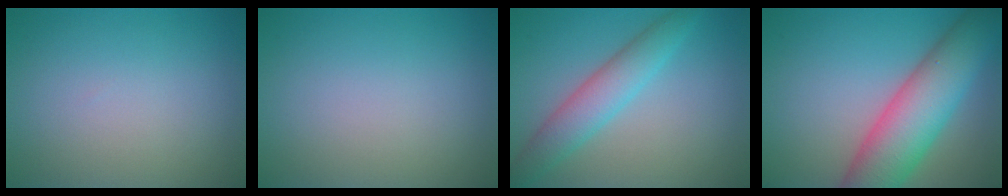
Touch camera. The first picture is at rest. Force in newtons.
{"total": 0.0}
{"total": 4.1, "press": 4.1, "slide": 0.1}
{"total": 9.3, "press": 9.3, "slide": 0.4}